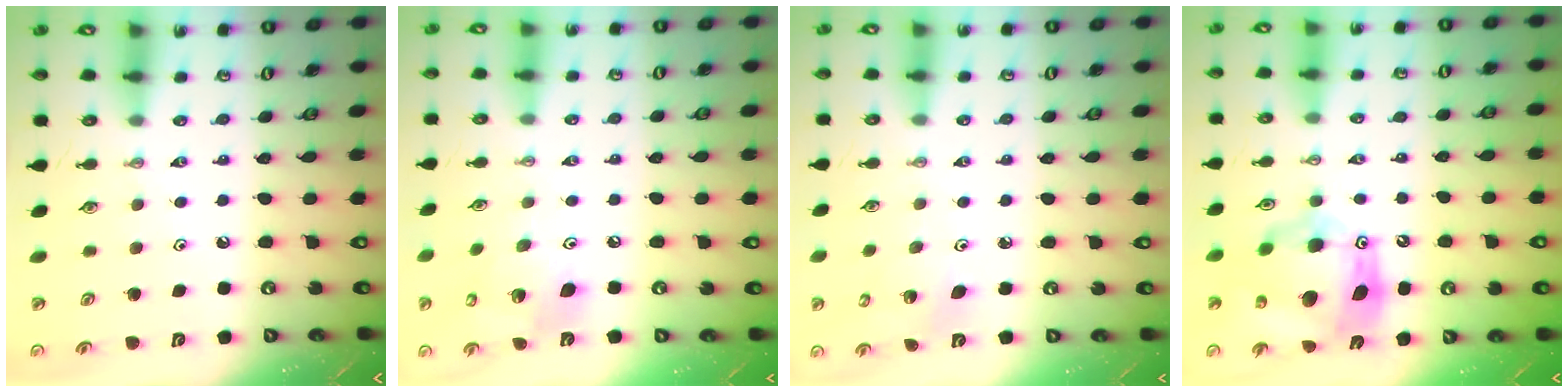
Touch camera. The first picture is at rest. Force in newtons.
{"total": 13.1, "press": 12.8, "slide": 2.4}
{"total": 3.3, "press": 3.2, "slide": 0.3}
{"total": 18.2, "press": 18.1, "slide": 1.6}